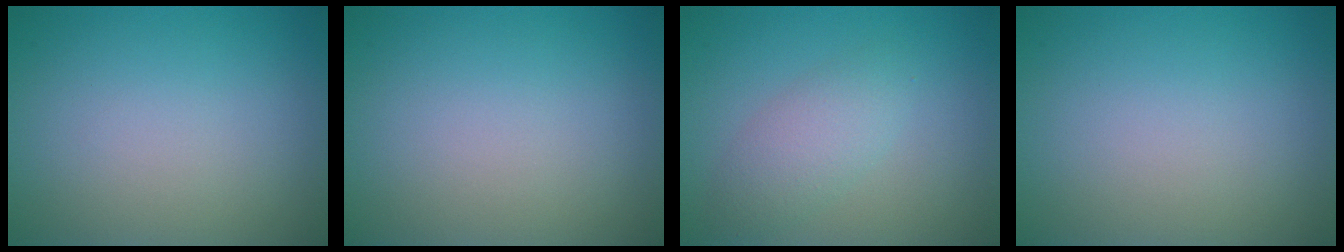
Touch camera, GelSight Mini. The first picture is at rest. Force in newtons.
{"total": 0.0}
{"total": 2.7, "press": 2.7, "slide": 0.0}
{"total": 0.0}